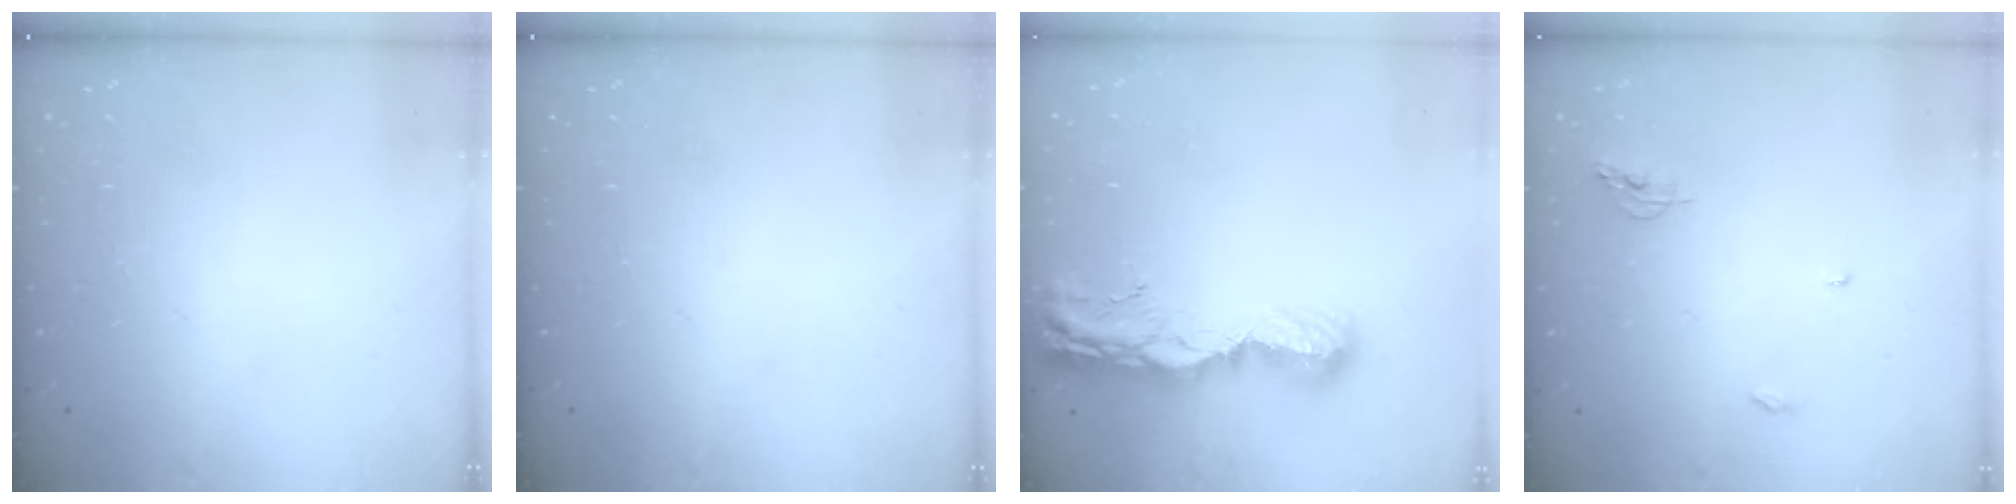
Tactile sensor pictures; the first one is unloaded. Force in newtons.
{"total": 0.0}
{"total": 10.1, "press": 10.0, "slide": 0.8}
{"total": 5.4, "press": 5.4, "slide": 0.4}